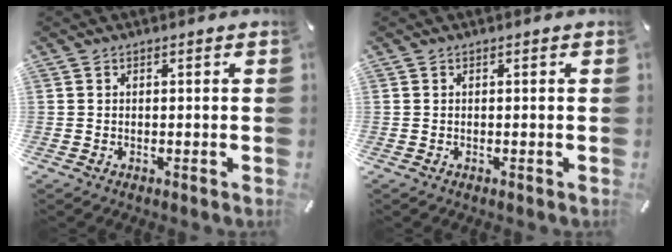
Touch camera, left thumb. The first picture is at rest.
{"total": 0.0}